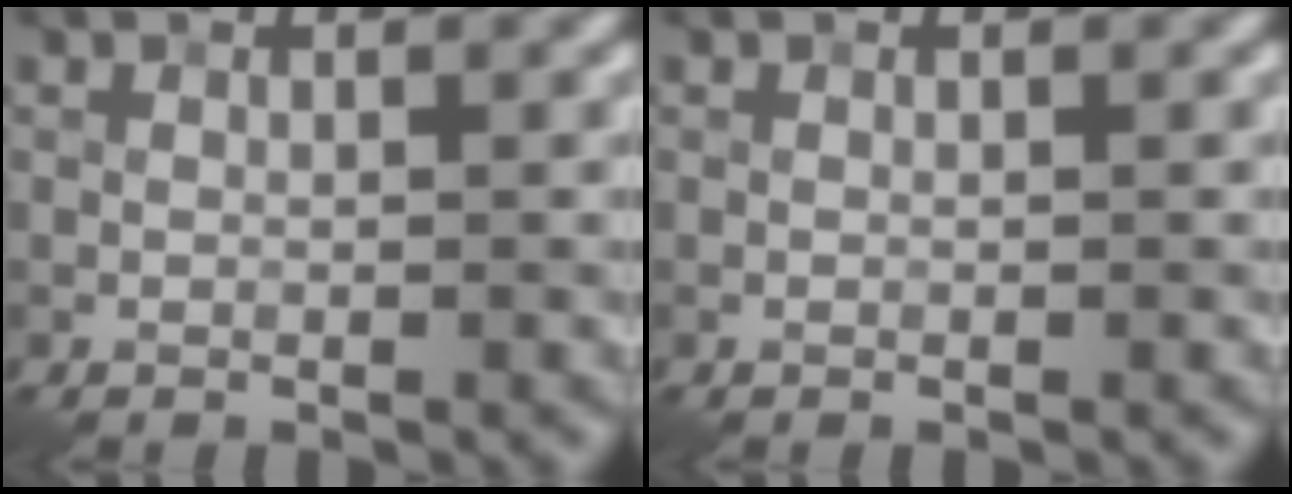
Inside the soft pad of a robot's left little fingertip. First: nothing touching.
{"total": 0.0}